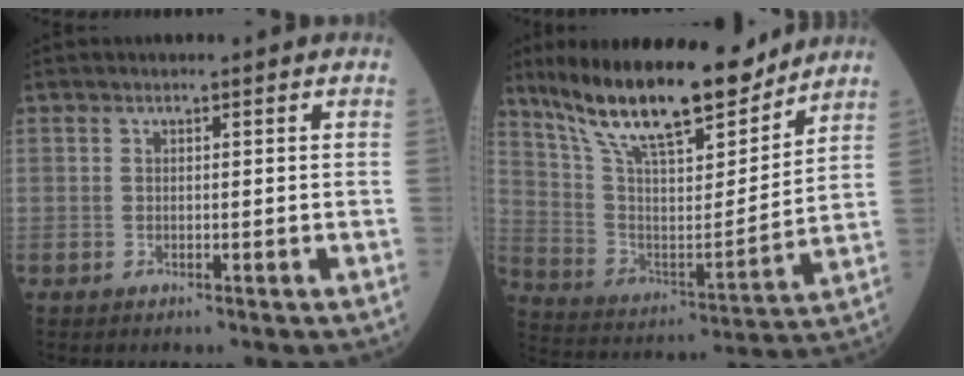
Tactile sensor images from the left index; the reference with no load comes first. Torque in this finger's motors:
{"motor_torque": [1.04, -1.09, 0.91, 0.21]}